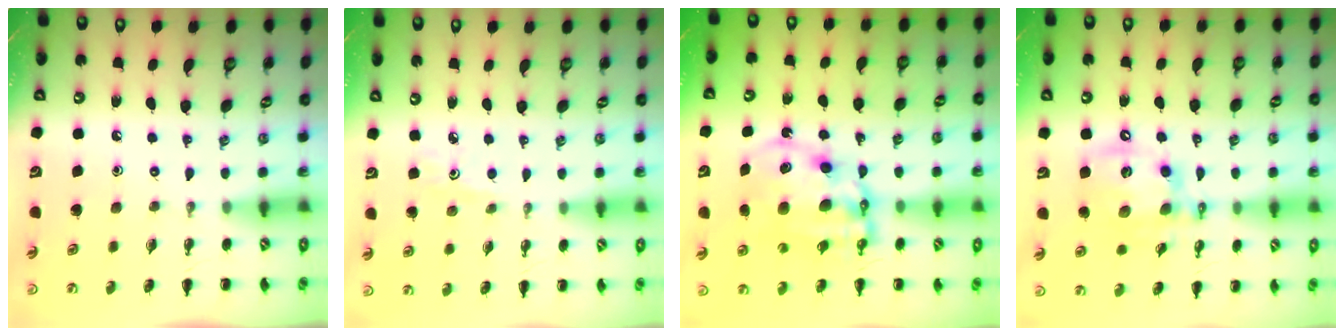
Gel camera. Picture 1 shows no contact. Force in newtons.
{"total": 2.2, "press": 2.0, "slide": 0.7}
{"total": 10.6, "press": 10.3, "slide": 2.5}
{"total": 14.5, "press": 14.1, "slide": 3.2}